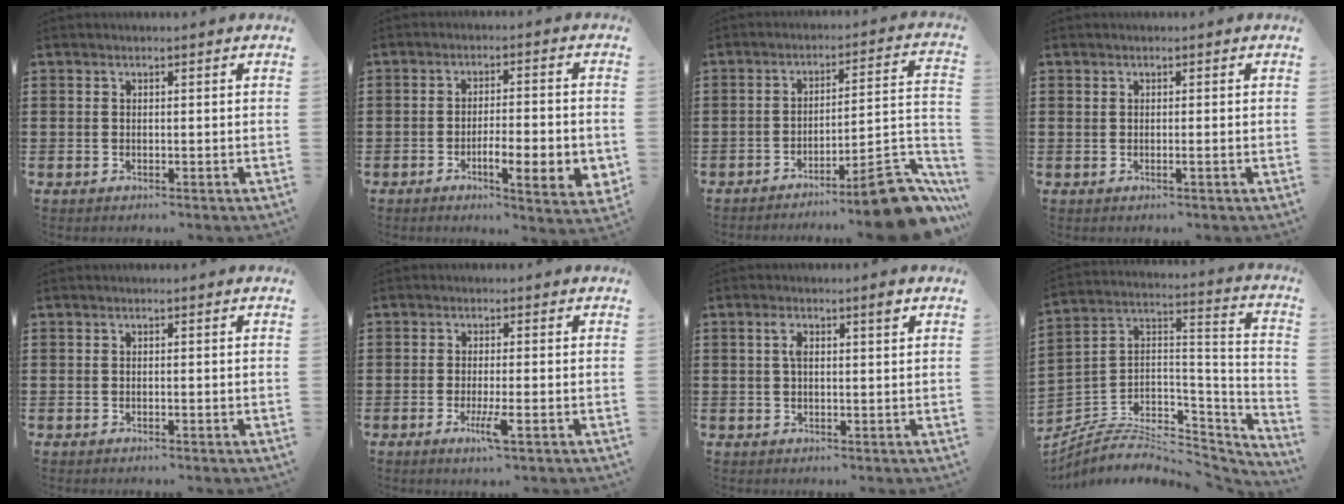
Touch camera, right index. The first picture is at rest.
{"total": 7.1, "force": [-2.5, 1.6, 6.4], "torque": [-0.095, -0.004, -0.042]}
{"total": 10.9, "force": [-8.6, 1.0, 6.5], "torque": [-0.076, 0.027, -0.158]}
{"total": 0.7, "force": [-0.1, -0.1, 0.6], "torque": [-0.011, -0.004, -0.002]}
{"total": 0.0}
{"total": 4.2, "force": [-1.8, 0.2, 3.8], "torque": [-0.082, -0.020, -0.035]}
{"total": 3.4, "force": [1.2, 0.7, 3.1], "torque": [-0.054, 0.001, 0.016]}
{"total": 6.2, "force": [-4.4, 3.3, 2.9], "torque": [-0.068, -0.003, -0.087]}